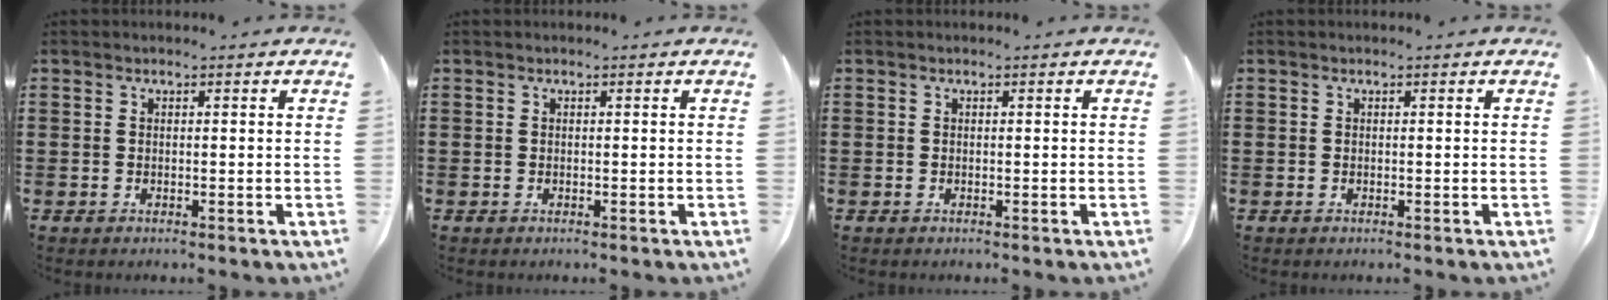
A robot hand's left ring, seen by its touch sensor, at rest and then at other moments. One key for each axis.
{"total": 0.0}
{"total": 0.0}
{"total": 0.0}